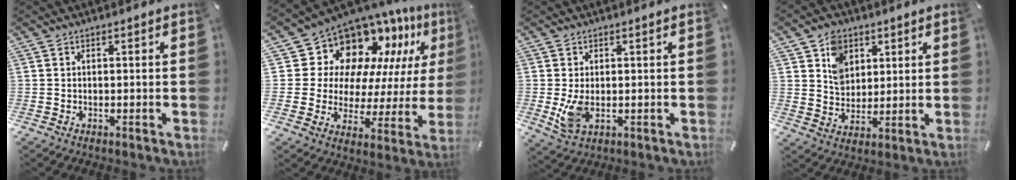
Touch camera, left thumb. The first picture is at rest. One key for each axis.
{"total": 13.6, "fx": 9.8, "fy": 8.8, "fz": 3.3, "tx": -0.065, "ty": -0.100, "tz": 0.174}
{"total": 6.2, "fx": -0.3, "fy": 3.4, "fz": 5.2, "tx": -0.099, "ty": -0.010, "tz": -0.007}
{"total": 8.0, "fx": 3.8, "fy": 6.6, "fz": 2.5, "tx": -0.040, "ty": -0.003, "tz": 0.069}